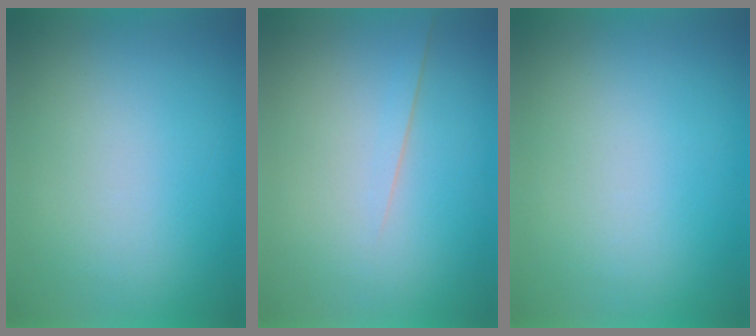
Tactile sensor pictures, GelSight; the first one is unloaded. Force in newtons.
{"total": 1.6}
{"total": 0.0}